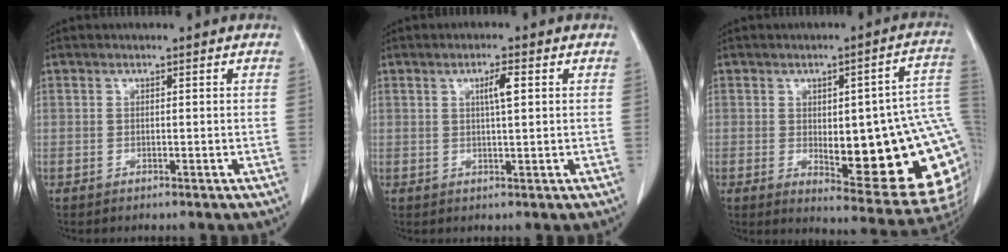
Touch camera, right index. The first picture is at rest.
{"total": 3.0, "force": [0.9, 0.2, 2.8], "torque": [-0.049, 0.001, 0.015]}
{"total": 22.4, "force": [-1.0, 5.5, 21.7], "torque": [-0.198, 0.010, 0.006]}